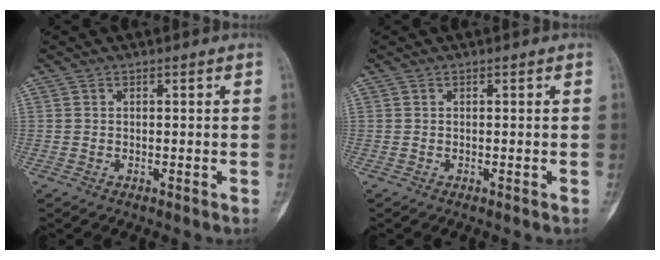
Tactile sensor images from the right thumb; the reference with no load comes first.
{"total": 0.0}